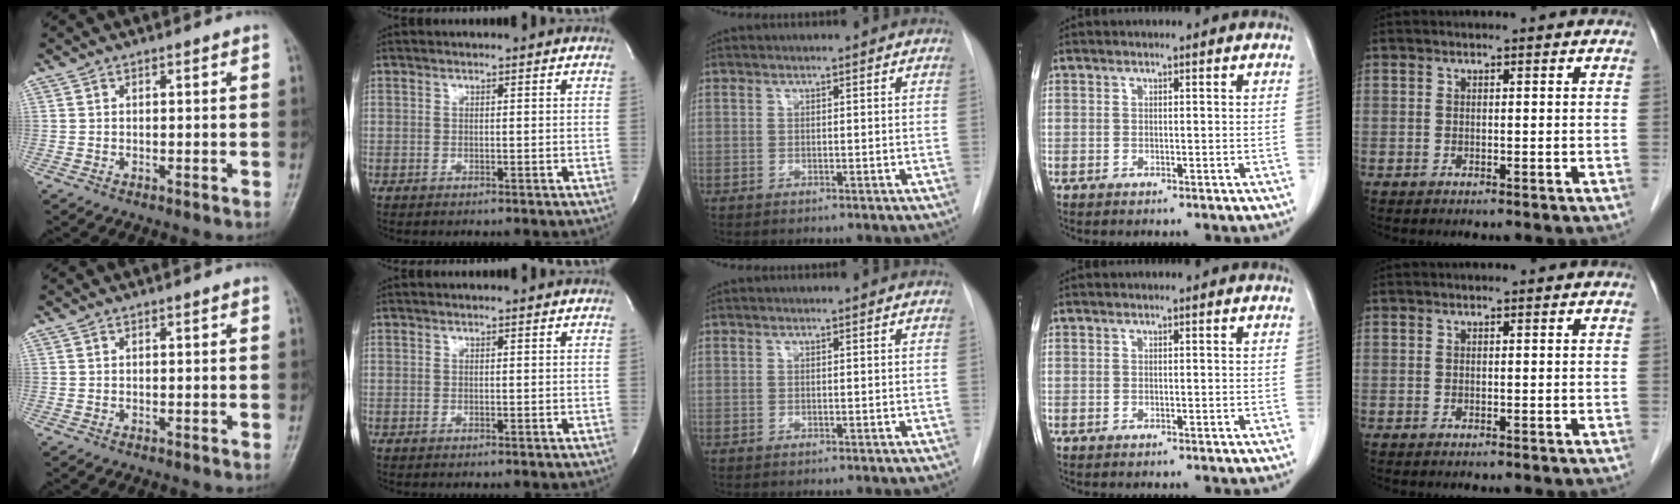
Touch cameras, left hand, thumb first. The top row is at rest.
{}